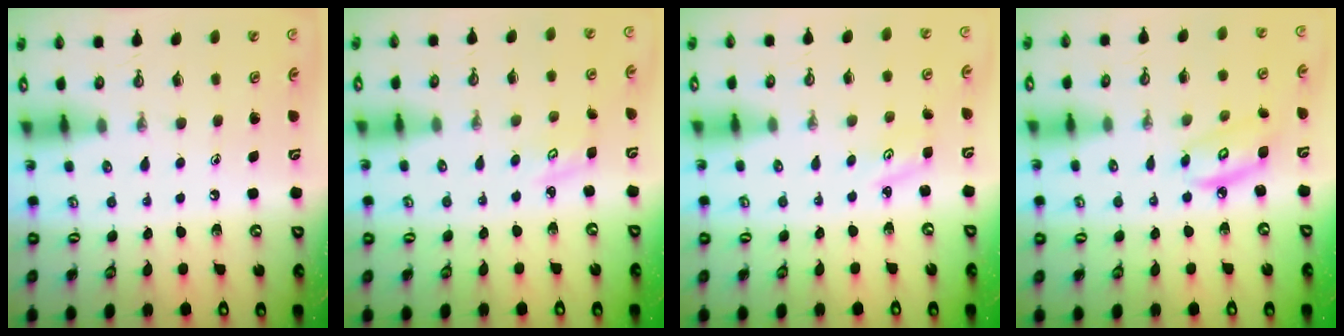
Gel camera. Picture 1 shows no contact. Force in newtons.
{"total": 2.8, "press": 2.8, "slide": 0.2}
{"total": 2.7, "press": 2.6, "slide": 0.4}
{"total": 6.9, "press": 6.9, "slide": 0.3}